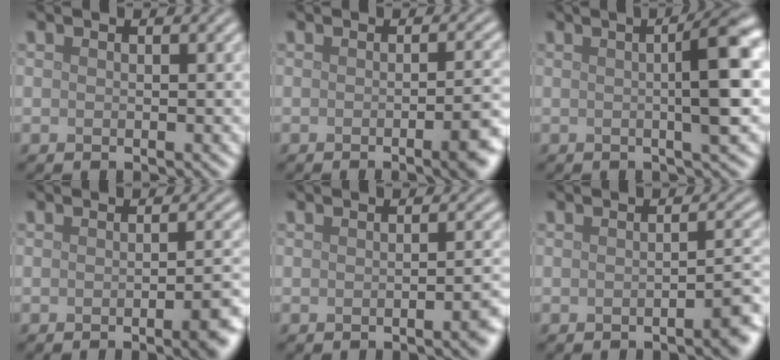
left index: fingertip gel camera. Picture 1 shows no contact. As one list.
[{"total": 5.0, "force": [-1.8, 1.5, 4.4], "torque": [-0.045, -0.007, -0.020]}, {"total": 6.3, "force": [0.6, 1.1, 6.1], "torque": [-0.077, 0.011, 0.007]}, {"total": 4.5, "force": [-1.8, 1.2, 4.0], "torque": [-0.042, -0.004, -0.025]}, {"total": 2.4, "force": [-0.9, 0.6, 2.1], "torque": [-0.020, 0.002, -0.015]}, {"total": 2.5, "force": [-1.3, 0.5, 2.1], "torque": [-0.024, 0.005, -0.024]}]